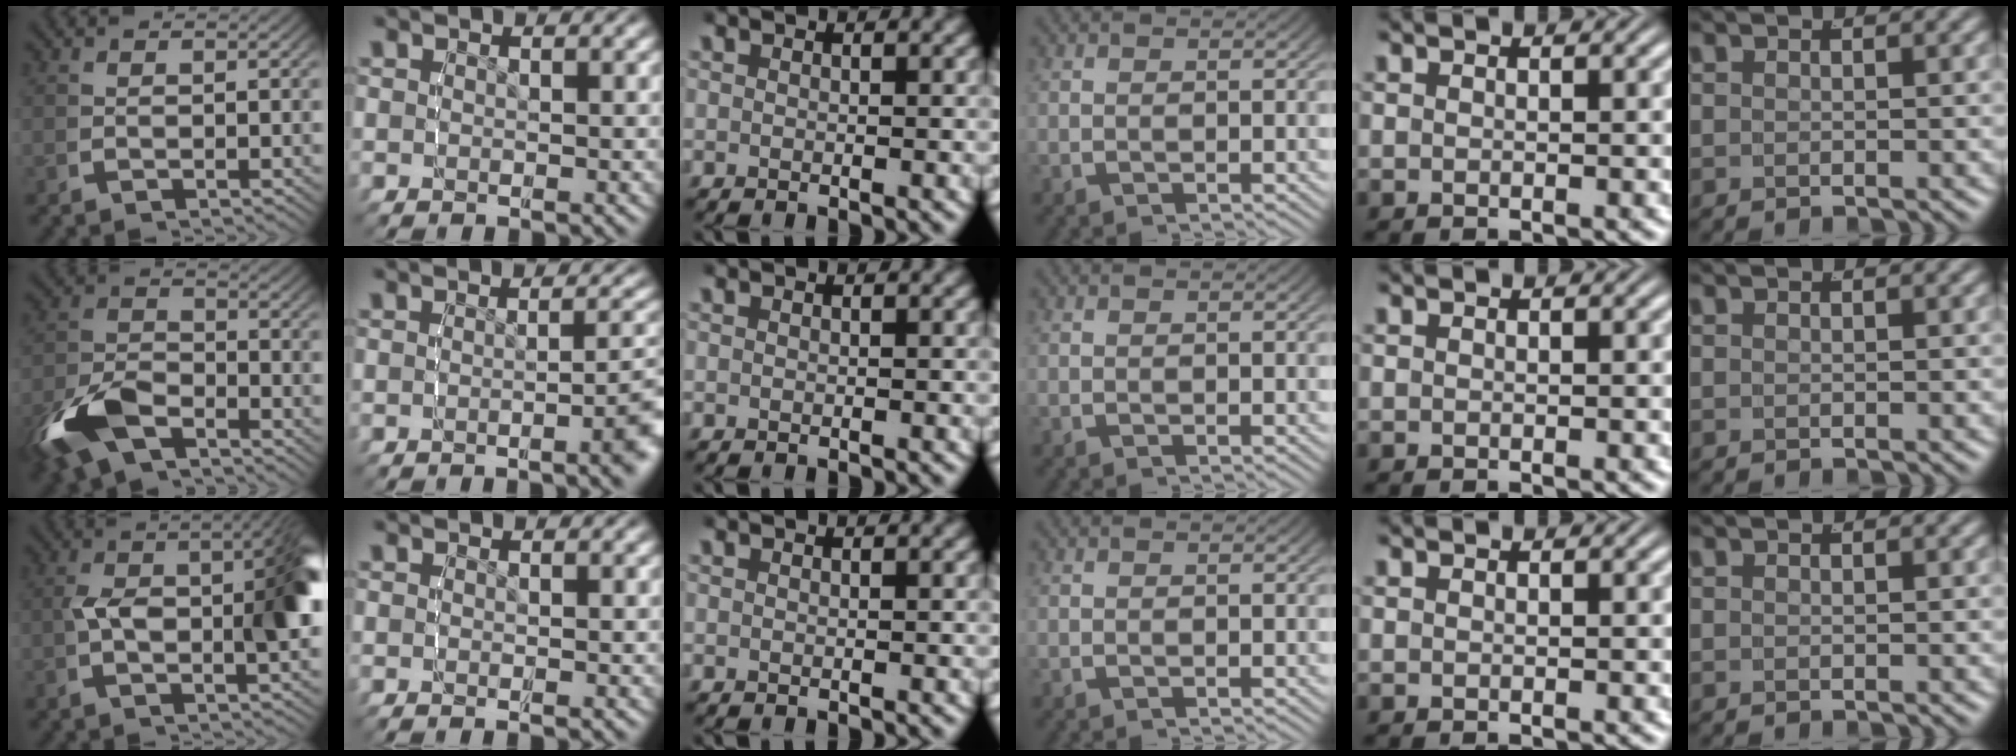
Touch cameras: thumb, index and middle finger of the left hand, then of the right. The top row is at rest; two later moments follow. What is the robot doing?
{"motion": "lift_and_place", "object": "glasses"}